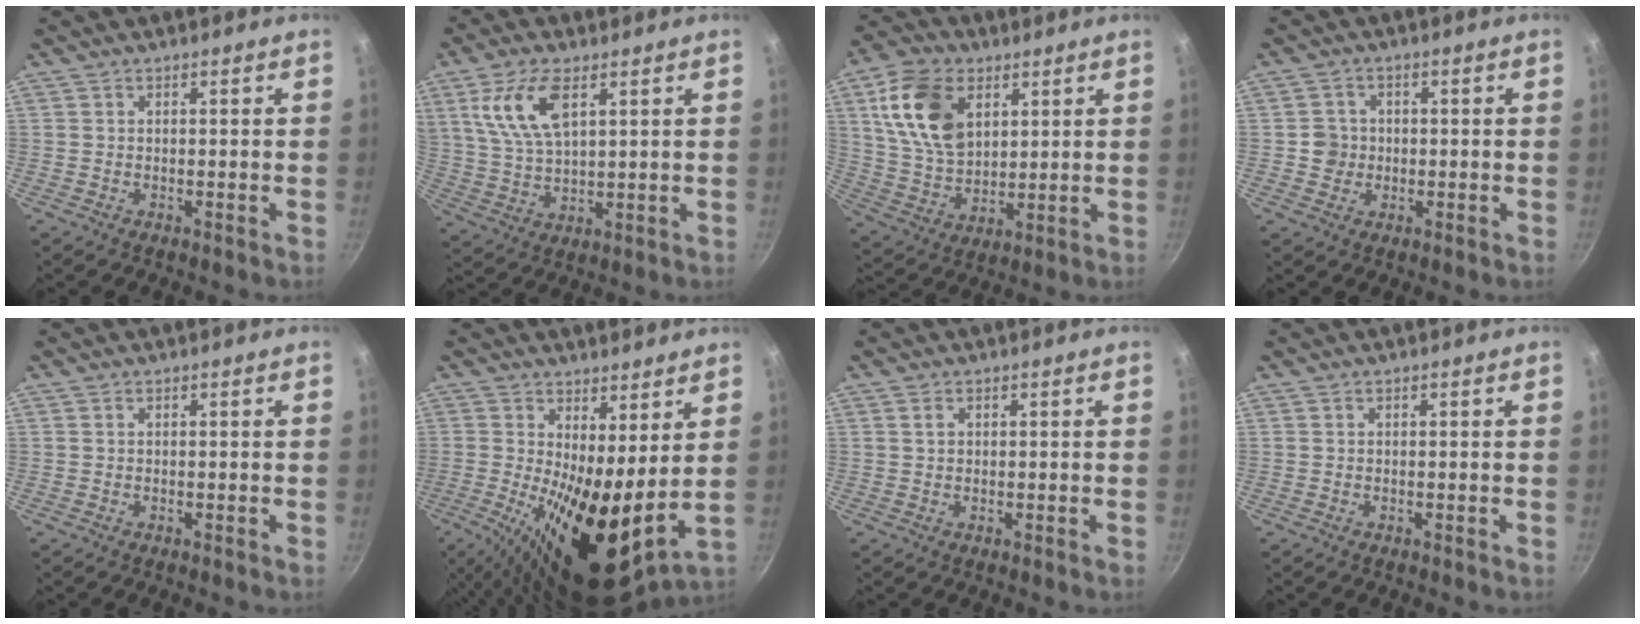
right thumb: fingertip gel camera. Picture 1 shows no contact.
{"total": 11.3, "force": [4.7, 5.2, 8.9], "torque": [-0.174, -0.010, 0.100]}
{"total": 16.1, "force": [5.6, 10.6, 10.8], "torque": [-0.178, -0.014, 0.111]}
{"total": 3.8, "force": [-0.2, 3.6, 0.9], "torque": [0.010, 0.009, -0.007]}
{"total": 0.0}
{"total": 14.8, "force": [2.2, 5.8, 13.5], "torque": [-0.203, -0.044, 0.039]}
{"total": 1.4, "force": [0.6, 1.0, 0.8], "torque": [-0.014, 0.001, 0.011]}
{"total": 0.0}